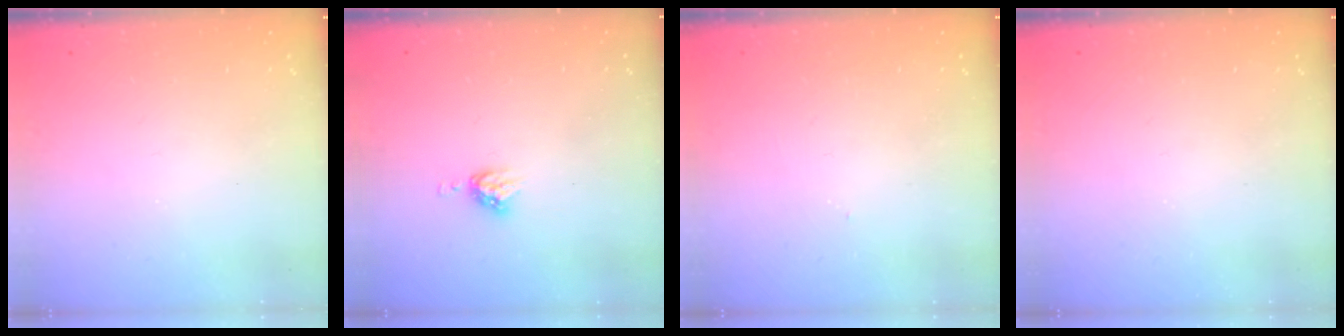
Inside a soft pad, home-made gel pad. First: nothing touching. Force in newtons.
{"total": 5.1, "press": 5.1, "slide": 0.7}
{"total": 3.3, "press": 3.3, "slide": 0.4}
{"total": 0.0}